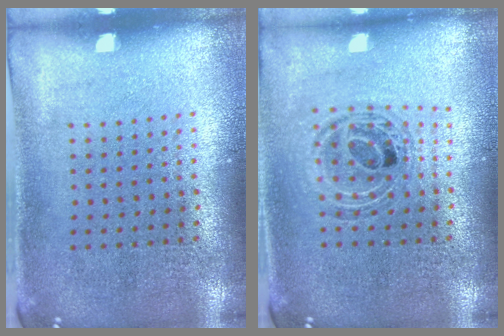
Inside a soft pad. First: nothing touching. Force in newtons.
{"total": 0.7, "press": 0.7, "slide": 0.1}